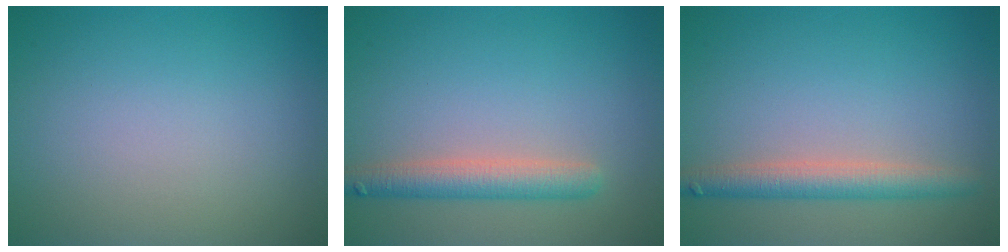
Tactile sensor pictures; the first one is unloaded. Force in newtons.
{"total": 3.3, "press": 3.3, "slide": 0.2}
{"total": 3.3, "press": 3.3, "slide": 0.0}